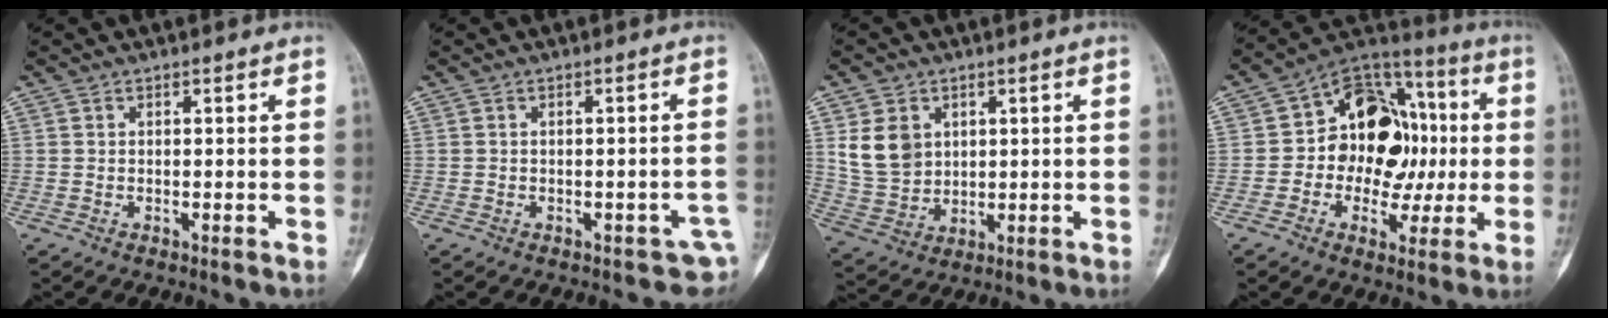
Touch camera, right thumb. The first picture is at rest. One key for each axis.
{"total": 3.6, "fx": -1.8, "fy": 2.1, "fz": 2.3, "tx": -0.007, "ty": 0.014, "tz": -0.020}
{"total": 8.9, "fx": 2.9, "fy": 7.0, "fz": 4.6, "tx": -0.067, "ty": -0.012, "tz": 0.071}
{"total": 18.0, "fx": 0.4, "fy": 13.1, "fz": 12.3, "tx": -0.122, "ty": 0.036, "tz": 0.000}